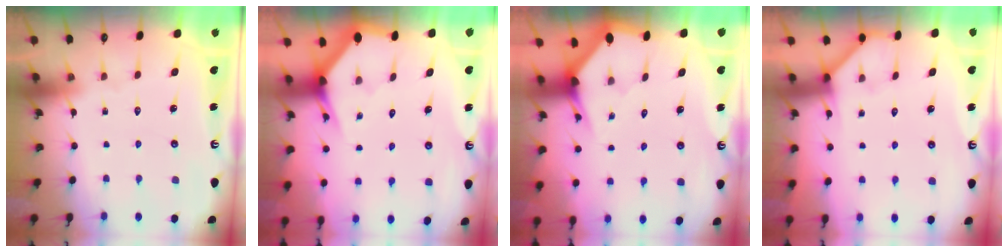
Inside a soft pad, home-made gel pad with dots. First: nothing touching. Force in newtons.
{"total": 3.0, "press": 3.0, "slide": 0.1}
{"total": 2.7, "press": 2.7, "slide": 0.1}
{"total": 2.9, "press": 2.9, "slide": 0.5}